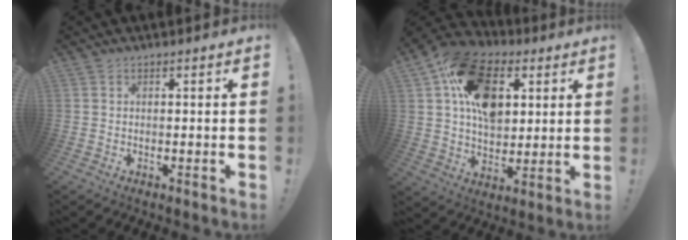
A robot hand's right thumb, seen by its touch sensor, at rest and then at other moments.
{"total": 19.9, "force": [5.9, 13.1, 13.8], "torque": [-0.223, -0.009, 0.105]}